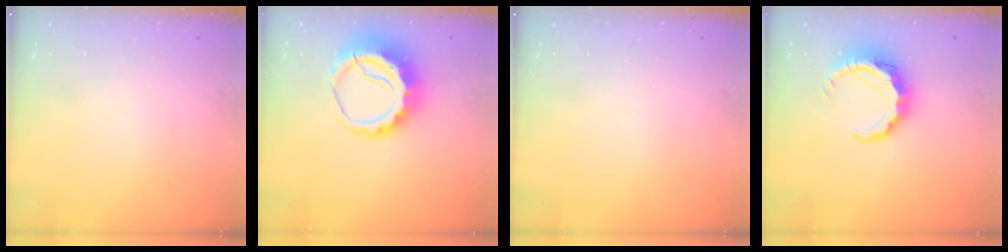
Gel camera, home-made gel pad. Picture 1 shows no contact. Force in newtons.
{"total": 10.2, "press": 10.1, "slide": 1.7}
{"total": 0.0}
{"total": 9.4, "press": 9.3, "slide": 1.5}